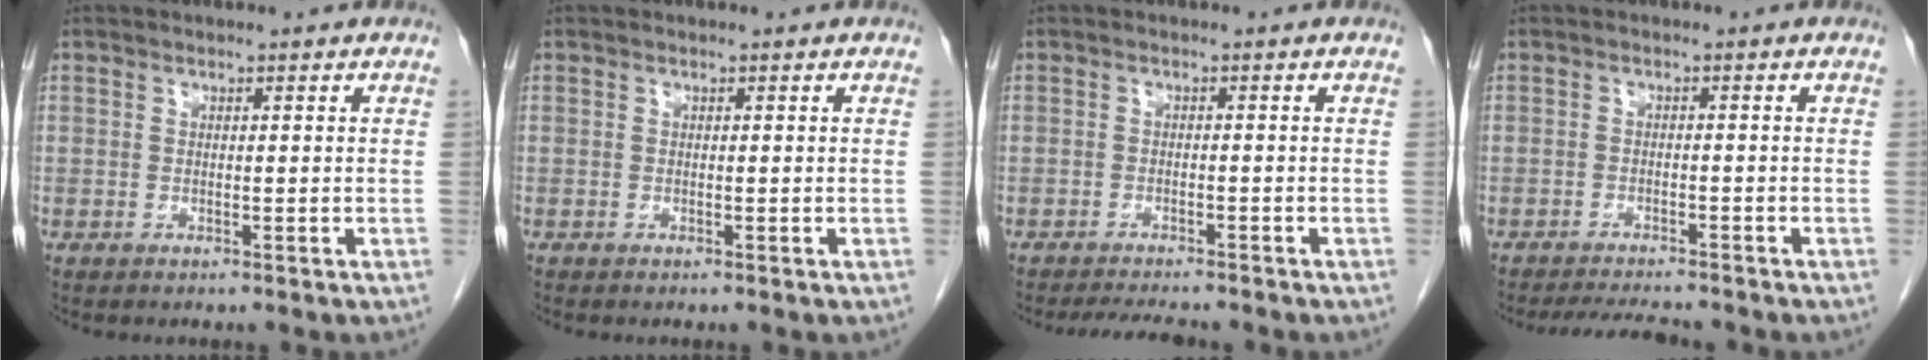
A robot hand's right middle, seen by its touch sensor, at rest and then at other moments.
{"total": 0.0}
{"total": 5.0, "force": [-4.6, 0.5, 1.9], "torque": [-0.030, -0.013, -0.069]}
{"total": 5.6, "force": [-5.2, 0.4, 1.9], "torque": [-0.032, -0.016, -0.081]}